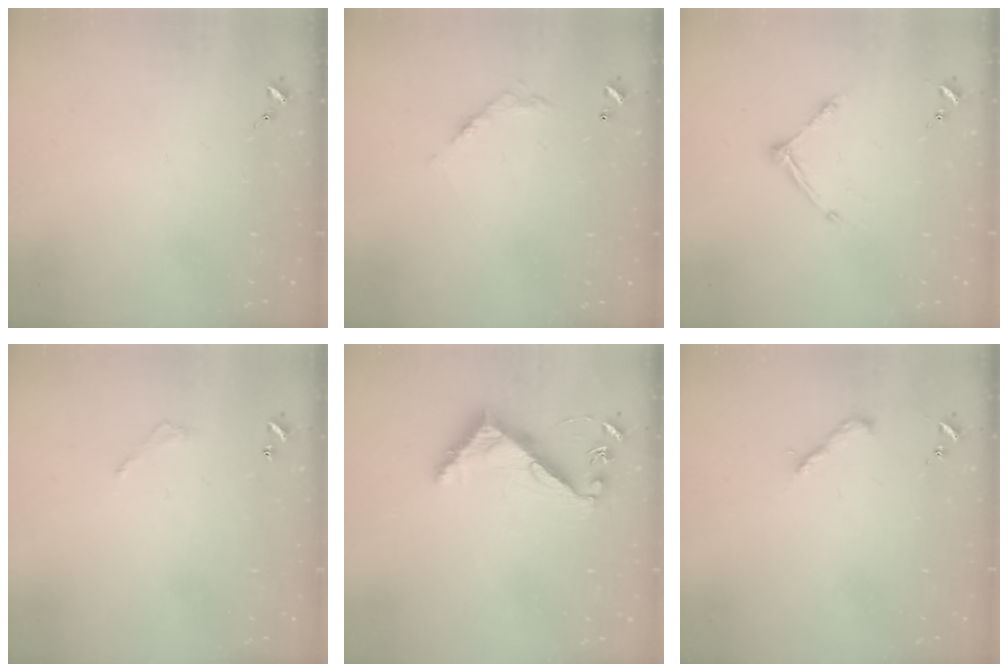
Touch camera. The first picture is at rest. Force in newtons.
{"total": 6.0, "press": 6.0, "slide": 0.3}
{"total": 8.6, "press": 8.6, "slide": 0.5}
{"total": 3.1, "press": 3.0, "slide": 0.3}
{"total": 8.0, "press": 8.0, "slide": 0.5}
{"total": 3.8, "press": 3.8, "slide": 0.3}